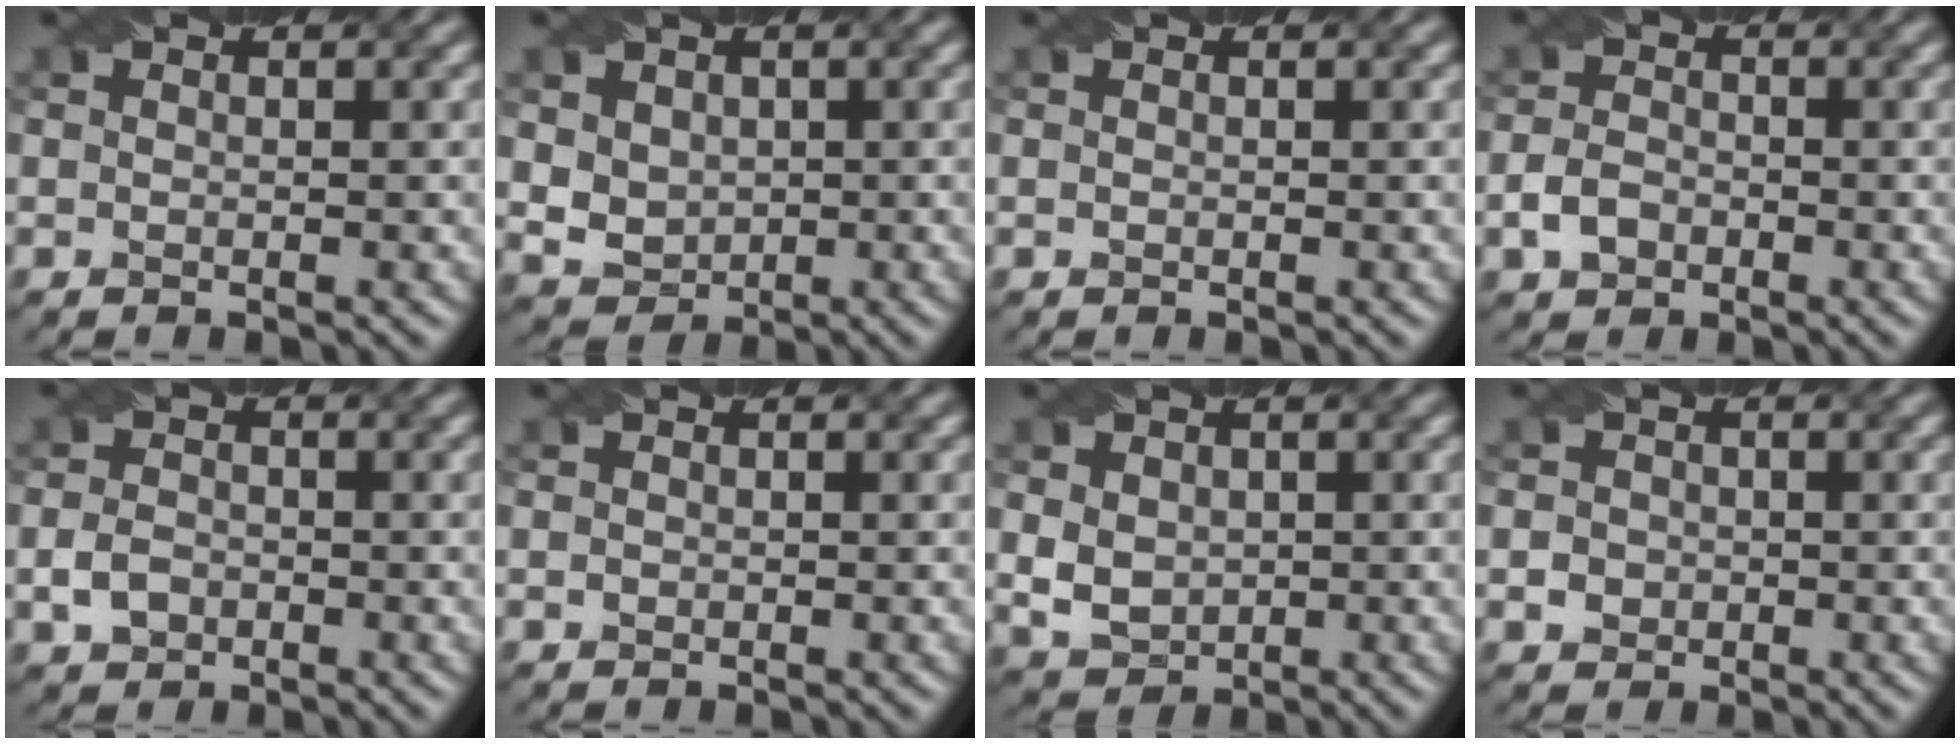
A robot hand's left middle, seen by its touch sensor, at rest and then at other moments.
{"total": 4.6, "force": [1.5, 3.9, 1.9], "torque": [-0.053, 0.007, 0.037]}
{"total": 0.0}
{"total": 2.5, "force": [-1.1, 1.9, 1.2], "torque": [-0.023, 0.000, -0.025]}
{"total": 2.3, "force": [-0.8, 1.9, 1.1], "torque": [-0.022, -0.002, -0.018]}
{"total": 0.5, "force": [0.0, 0.5, 0.1], "torque": [0.000, -0.002, -0.001]}
{"total": 3.9, "force": [0.6, 3.3, 1.9], "torque": [-0.047, 0.001, 0.016]}
{"total": 1.9, "force": [-0.1, 1.9, 0.5], "torque": [0.004, 0.001, -0.002]}